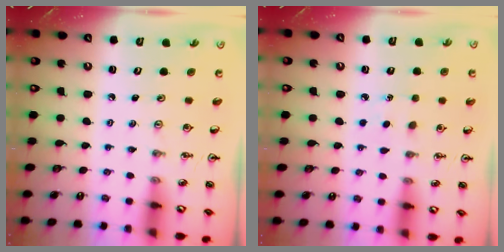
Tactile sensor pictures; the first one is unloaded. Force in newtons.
{"total": 2.4, "press": 2.4, "slide": 0.3}